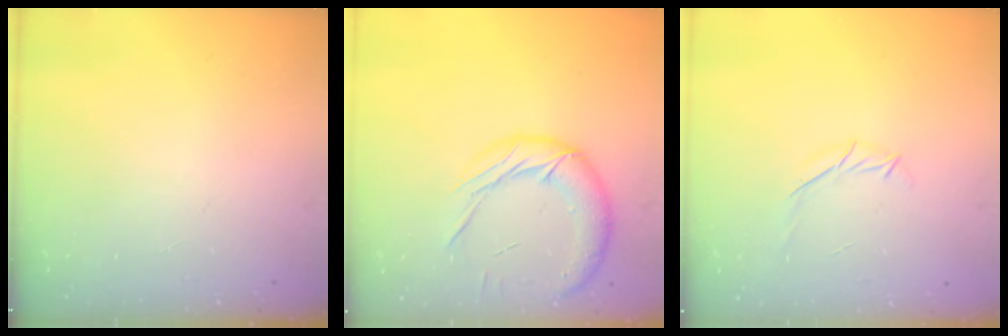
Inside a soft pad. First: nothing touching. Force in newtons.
{"total": 15.9, "press": 15.7, "slide": 1.9}
{"total": 6.0, "press": 5.9, "slide": 1.0}